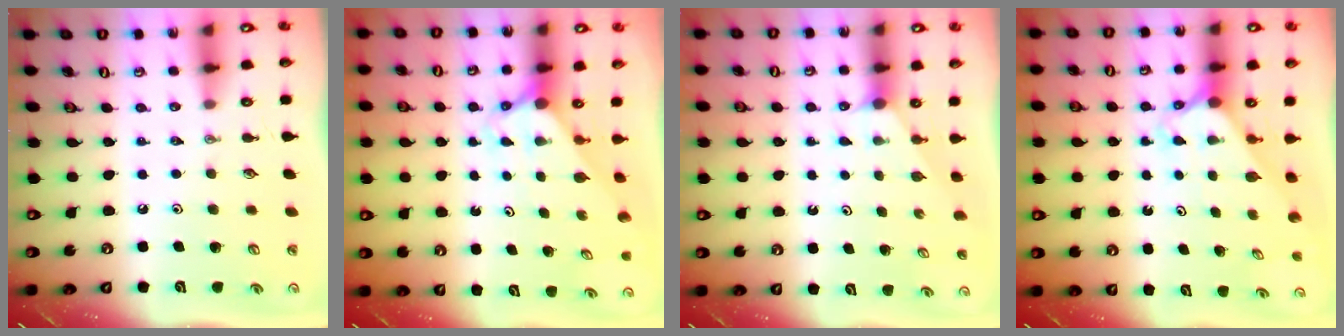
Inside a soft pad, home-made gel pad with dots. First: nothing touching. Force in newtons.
{"total": 2.6, "press": 2.5, "slide": 0.3}
{"total": 1.0, "press": 1.0, "slide": 0.2}
{"total": 2.2, "press": 2.2, "slide": 0.2}